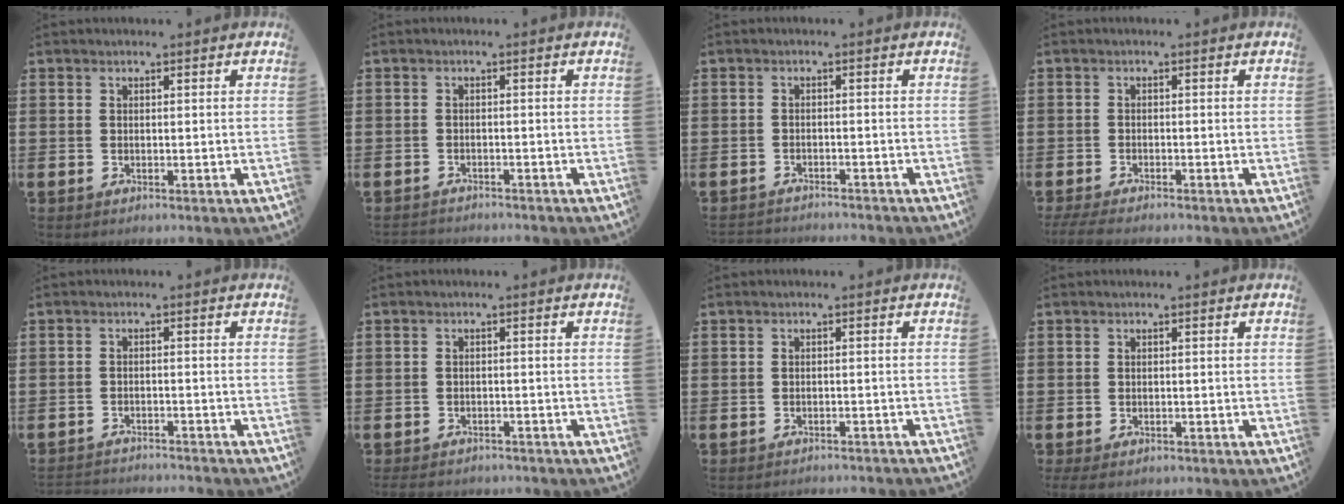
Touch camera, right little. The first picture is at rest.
{"total": 1.2, "force": [-1.2, 0.0, -0.1], "torque": [-0.001, 0.002, -0.025]}
{"total": 1.5, "force": [-1.5, 0.0, -0.1], "torque": [-0.002, 0.003, -0.033]}
{"total": 1.7, "force": [-1.5, 0.2, 0.9], "torque": [-0.013, 0.003, -0.028]}
{"total": 2.1, "force": [-2.1, -0.1, -0.3], "torque": [-0.001, 0.002, -0.046]}
{"total": 1.4, "force": [-1.4, 0.2, 0.0], "torque": [-0.006, 0.001, -0.030]}
{"total": 1.2, "force": [-1.1, -0.1, -0.1], "torque": [0.000, 0.003, -0.024]}
{"total": 0.7, "force": [-0.5, 0.3, 0.4], "torque": [-0.010, 0.000, -0.010]}